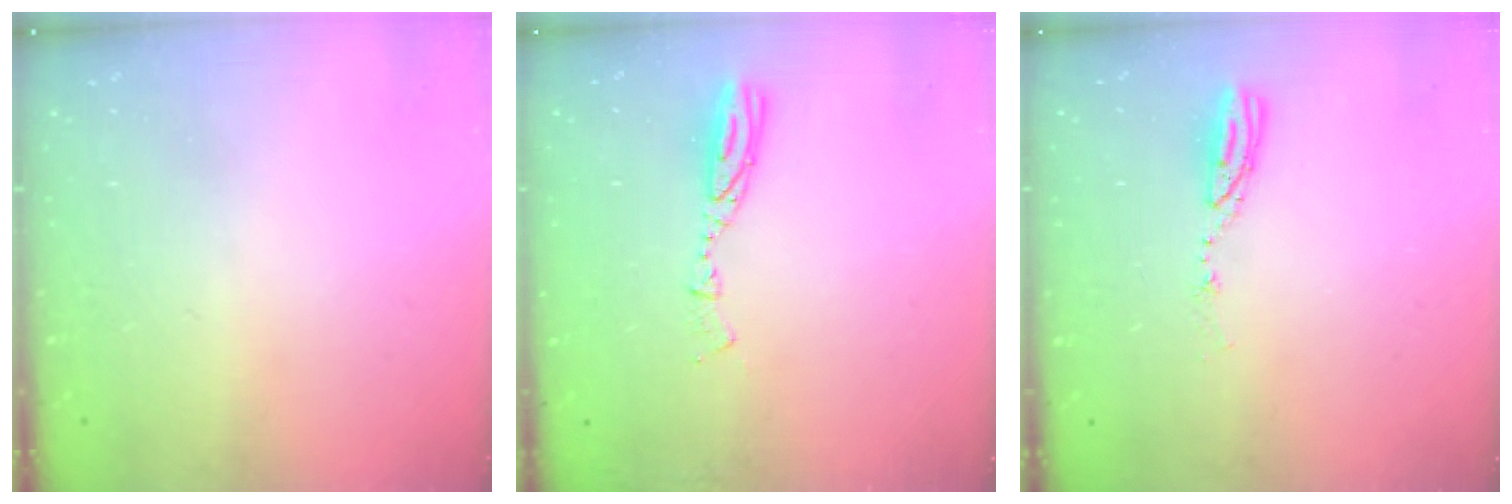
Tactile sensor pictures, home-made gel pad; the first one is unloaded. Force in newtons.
{"total": 5.7, "press": 5.7, "slide": 0.5}
{"total": 4.8, "press": 4.8, "slide": 0.2}